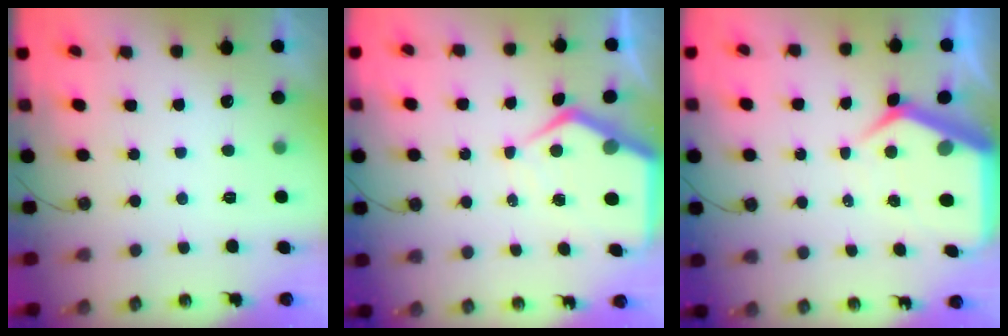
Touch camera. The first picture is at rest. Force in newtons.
{"total": 9.3, "press": 9.2, "slide": 0.9}
{"total": 8.8, "press": 8.8, "slide": 0.9}